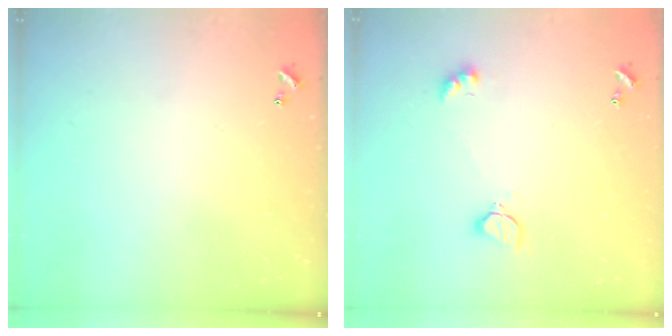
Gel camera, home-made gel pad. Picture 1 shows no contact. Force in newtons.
{"total": 2.8, "press": 2.7, "slide": 0.6}